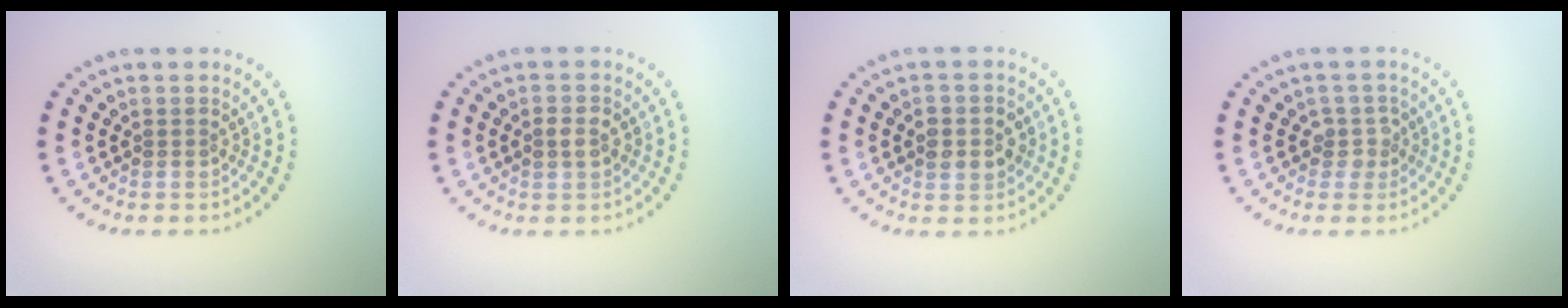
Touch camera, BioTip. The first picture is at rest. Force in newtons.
{"total": 1.7, "press": 1.7, "slide": 0.2}
{"total": 2.6, "press": 2.6, "slide": 0.2}
{"total": 1.7, "press": 1.3, "slide": 1.1}